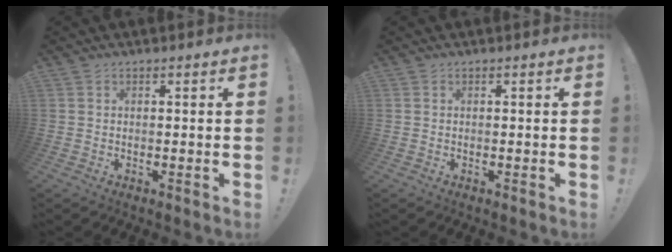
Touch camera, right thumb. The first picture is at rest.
{"total": 0.0}